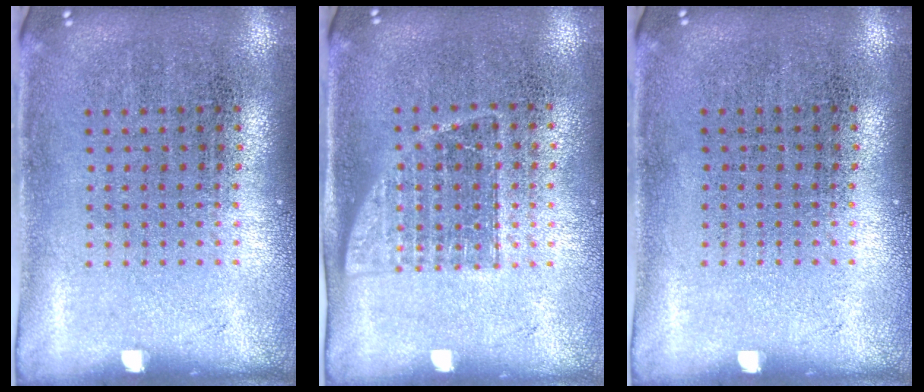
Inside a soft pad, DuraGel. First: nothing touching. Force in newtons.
{"total": 1.1, "press": 0.9, "slide": 0.6}
{"total": 0.0}